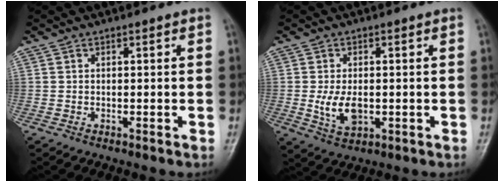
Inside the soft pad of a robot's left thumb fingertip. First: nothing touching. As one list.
[{"total": 6.0, "force": [-0.5, 3.6, 4.8], "torque": [-0.087, -0.011, -0.002]}]